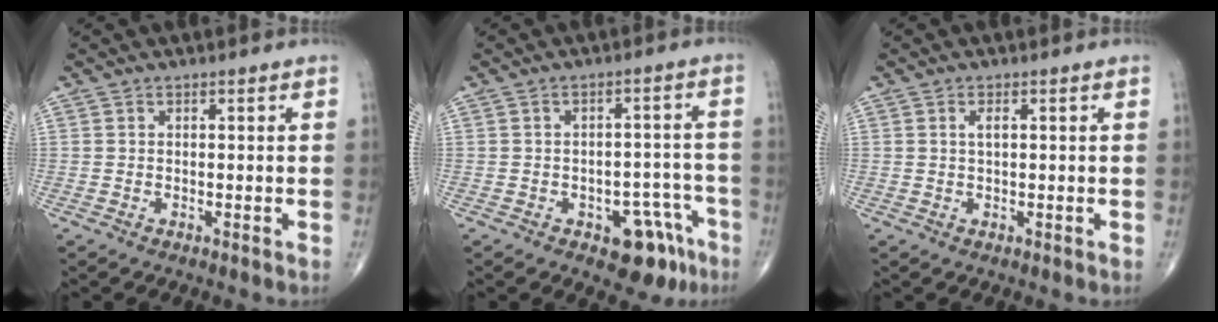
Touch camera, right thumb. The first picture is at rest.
{"total": 8.9, "force": [-4.9, 4.7, 5.8], "torque": [-0.034, 0.041, -0.058]}
{"total": 1.5, "force": [0.4, 0.5, 1.3], "torque": [-0.024, 0.001, 0.007]}